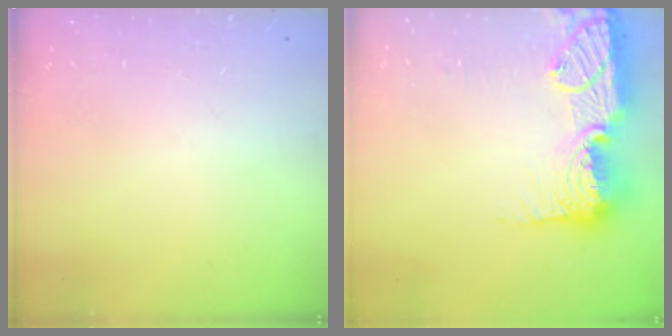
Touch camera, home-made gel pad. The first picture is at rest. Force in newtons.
{"total": 21.2, "press": 21.2, "slide": 1.2}